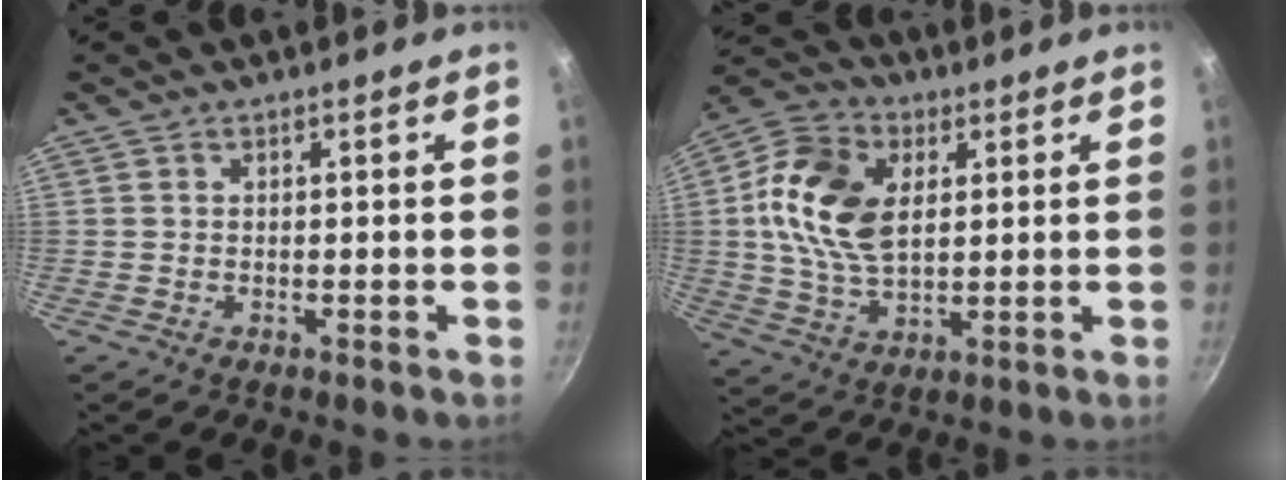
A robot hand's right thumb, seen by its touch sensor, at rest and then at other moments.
{"total": 4.8, "force": [1.0, 4.3, 1.9], "torque": [-0.015, -0.001, 0.001]}